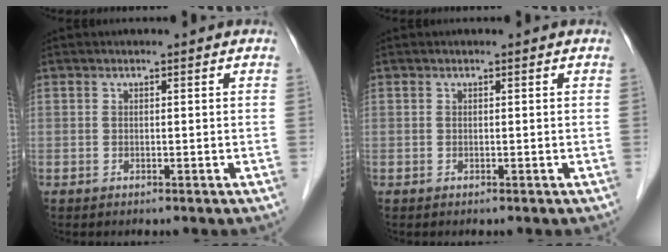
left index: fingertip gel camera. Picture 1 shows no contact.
{"total": 0.0}